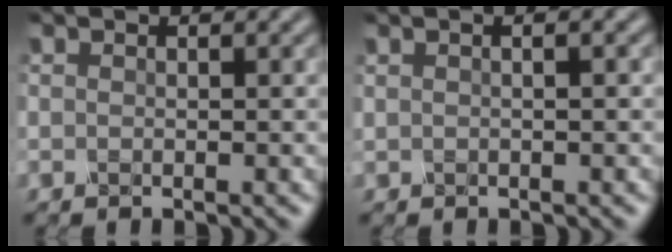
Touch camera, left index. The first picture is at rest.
{"total": 1.6, "force": [0.7, 0.6, 1.3], "torque": [-0.011, -0.002, 0.002]}